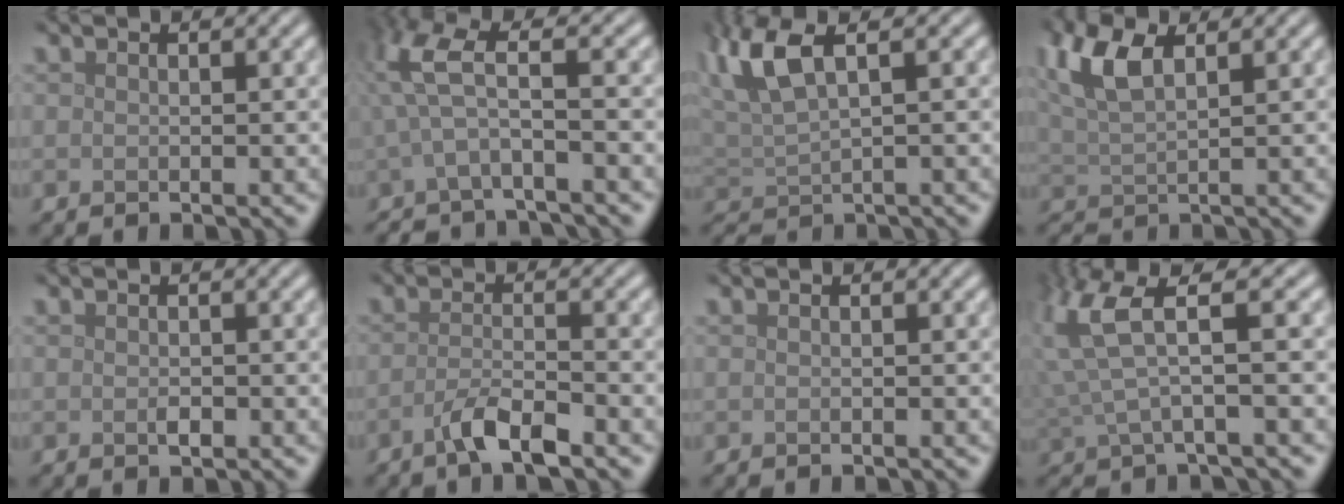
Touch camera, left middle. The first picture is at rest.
{"total": 4.7, "force": [-0.6, 1.4, 4.5], "torque": [-0.109, 0.000, -0.018]}
{"total": 4.8, "force": [2.2, 1.5, 4.0], "torque": [-0.089, 0.016, 0.043]}
{"total": 4.9, "force": [1.8, 2.0, 4.0], "torque": [-0.094, 0.011, 0.036]}
{"total": 0.8, "force": [-0.2, 0.4, 0.7], "torque": [-0.014, -0.001, -0.002]}
{"total": 3.2, "force": [-2.0, 0.7, 2.4], "torque": [-0.047, 0.002, -0.045]}
{"total": 0.0}
{"total": 5.8, "force": [2.1, 1.2, 5.3], "torque": [-0.130, 0.007, 0.039]}